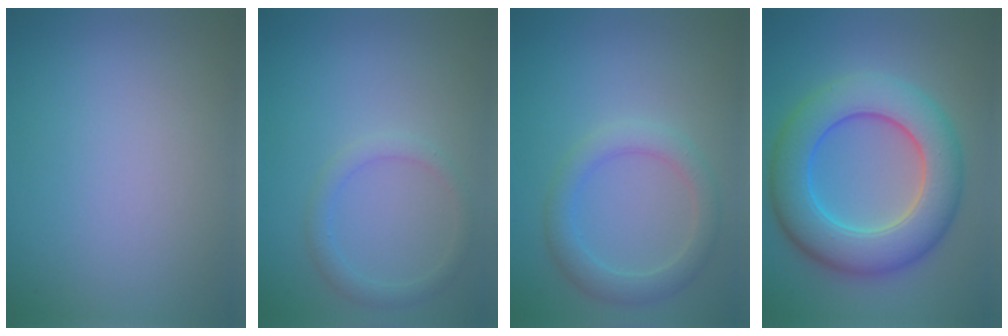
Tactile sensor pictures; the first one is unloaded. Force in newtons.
{"total": 1.8, "press": 1.8, "slide": 0.1}
{"total": 3.1, "press": 3.1, "slide": 0.1}
{"total": 9.3, "press": 9.3, "slide": 0.3}